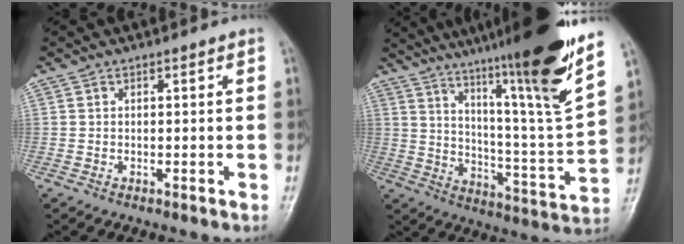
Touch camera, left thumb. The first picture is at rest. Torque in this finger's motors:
{"motor_torque": [2.77, 1.27, 1.52, -1.25, 0.40]}